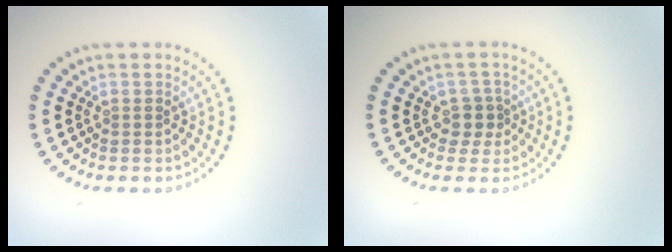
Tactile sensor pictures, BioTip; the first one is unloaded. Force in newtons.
{"total": 1.8, "press": 1.4, "slide": 1.1}